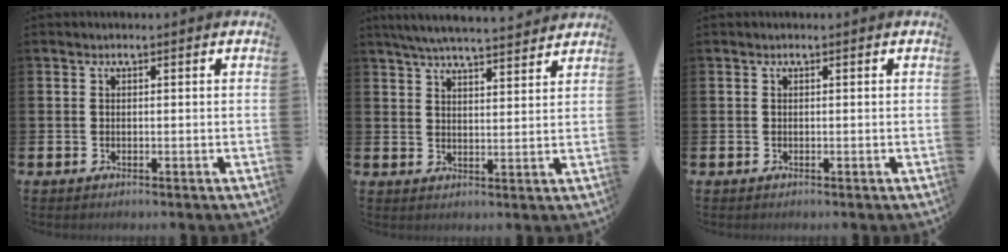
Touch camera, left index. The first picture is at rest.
{"total": 6.0, "force": [5.8, 0.2, 1.5], "torque": [-0.040, -0.029, 0.103]}
{"total": 0.0}